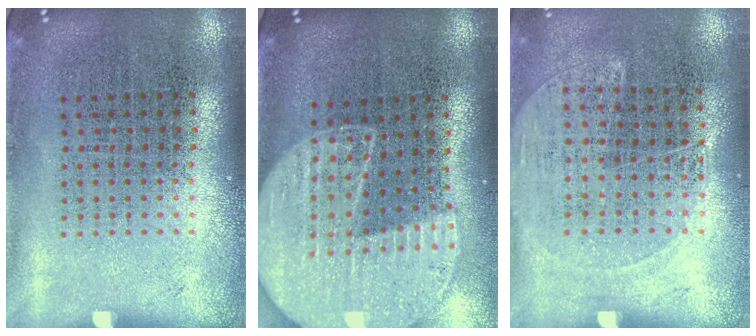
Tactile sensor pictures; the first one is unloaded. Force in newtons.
{"total": 2.1, "press": 1.8, "slide": 1.0}
{"total": 1.3, "press": 1.0, "slide": 0.7}